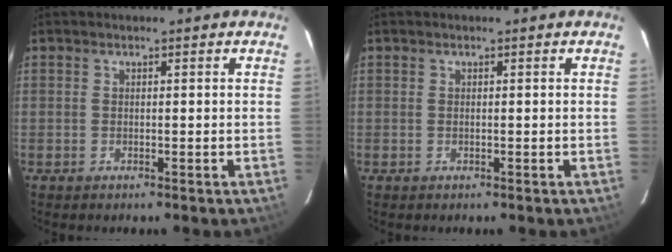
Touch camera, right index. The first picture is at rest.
{"total": 0.0}